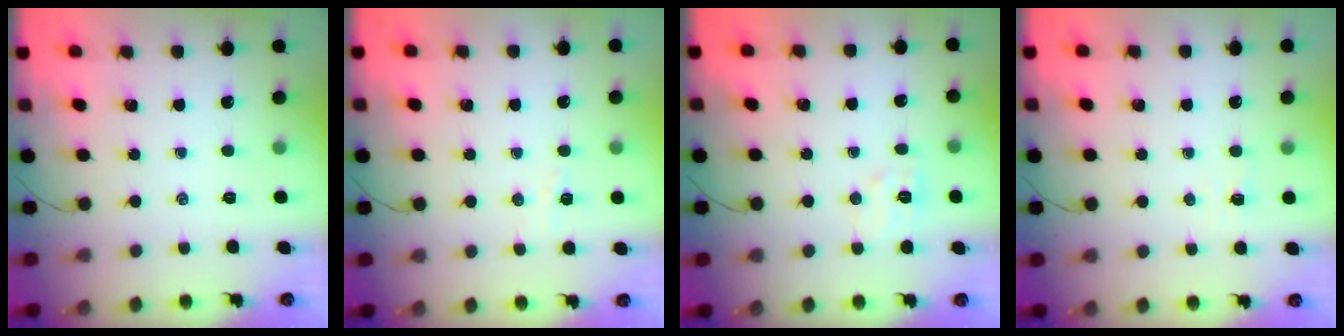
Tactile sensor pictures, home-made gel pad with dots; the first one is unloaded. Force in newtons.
{"total": 3.5, "press": 3.4, "slide": 0.9}
{"total": 6.5, "press": 6.4, "slide": 1.2}
{"total": 1.2, "press": 1.1, "slide": 0.5}